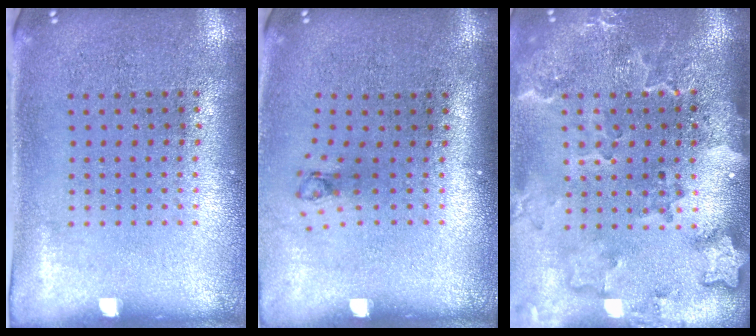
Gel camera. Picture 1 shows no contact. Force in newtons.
{"total": 0.7, "press": 0.3, "slide": 0.6}
{"total": 2.9, "press": 2.3, "slide": 1.8}